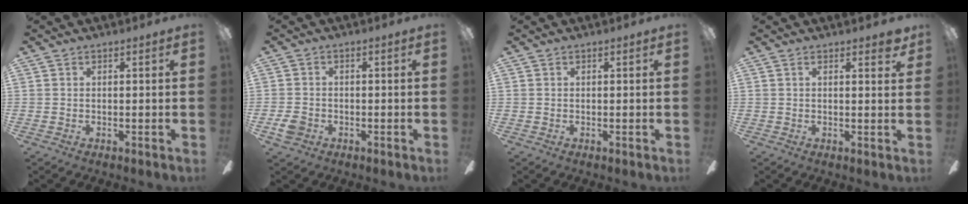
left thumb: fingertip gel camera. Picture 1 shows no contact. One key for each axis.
{"total": 3.6, "fx": -1.8, "fy": 2.9, "fz": 1.3, "tx": -0.040, "ty": 0.002, "tz": -0.037}
{"total": 0.0}
{"total": 2.1, "fx": 1.6, "fy": 0.6, "fz": 1.3, "tx": -0.004, "ty": -0.007, "tz": 0.022}